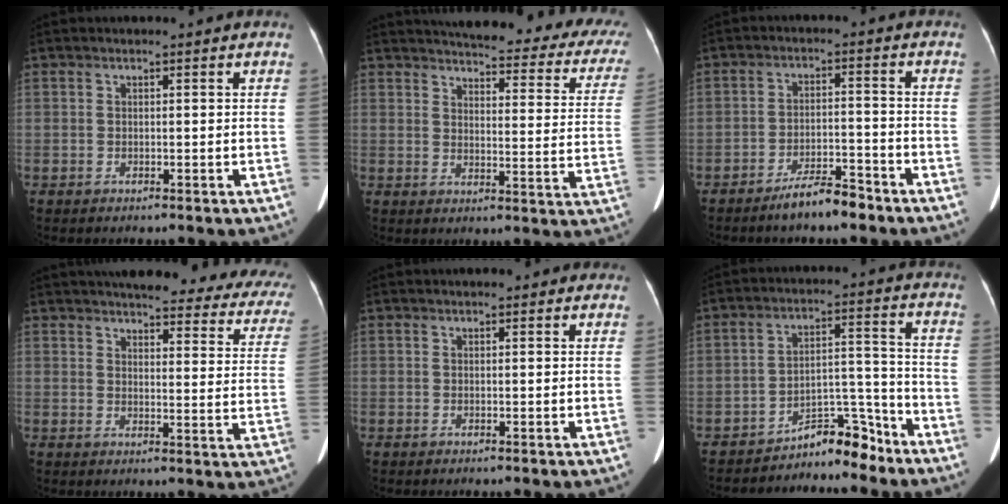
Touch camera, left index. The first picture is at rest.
{"total": 26.0, "force": [22.8, 5.6, 11.4], "torque": [-0.138, -0.049, 0.242]}
{"total": 5.7, "force": [-4.8, 1.0, 2.8], "torque": [-0.055, -0.004, -0.088]}
{"total": 25.7, "force": [22.2, 5.7, 11.5], "torque": [-0.136, -0.033, 0.235]}
{"total": 2.1, "force": [1.6, 0.9, 1.1], "torque": [-0.010, 0.018, 0.015]}
{"total": 6.6, "force": [-6.2, 1.7, 1.5], "torque": [-0.016, 0.044, -0.099]}